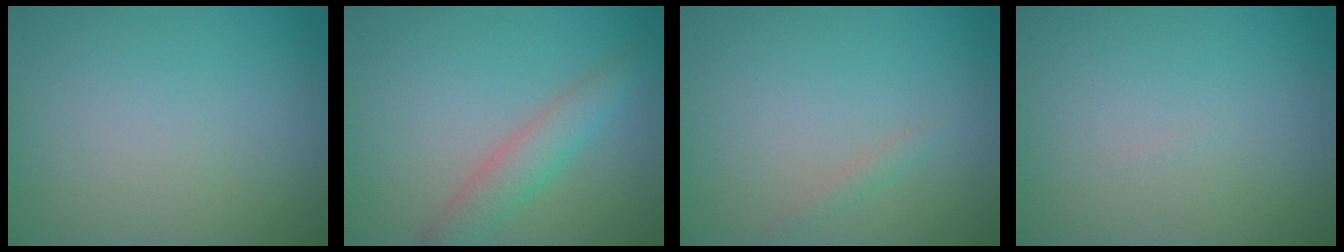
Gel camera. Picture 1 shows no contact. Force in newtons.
{"total": 2.8, "press": 2.8, "slide": 0.1}
{"total": 0.7, "press": 0.7, "slide": 0.1}
{"total": 0.0}